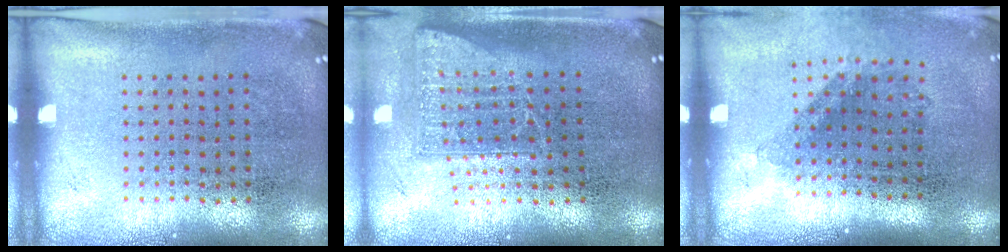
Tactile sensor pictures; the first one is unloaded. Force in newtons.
{"total": 1.7, "press": 1.3, "slide": 1.1}
{"total": 1.3, "press": 1.0, "slide": 0.9}